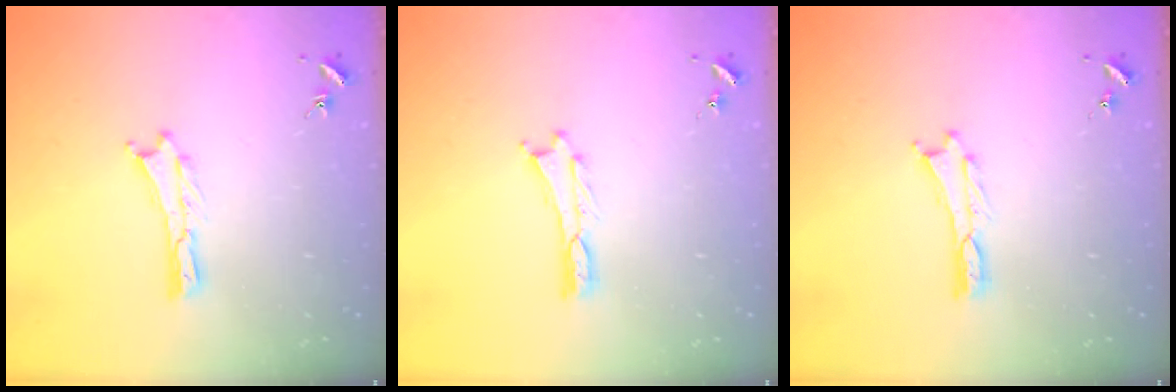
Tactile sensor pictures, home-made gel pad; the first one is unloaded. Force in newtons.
{"total": 0.0}
{"total": 0.0}